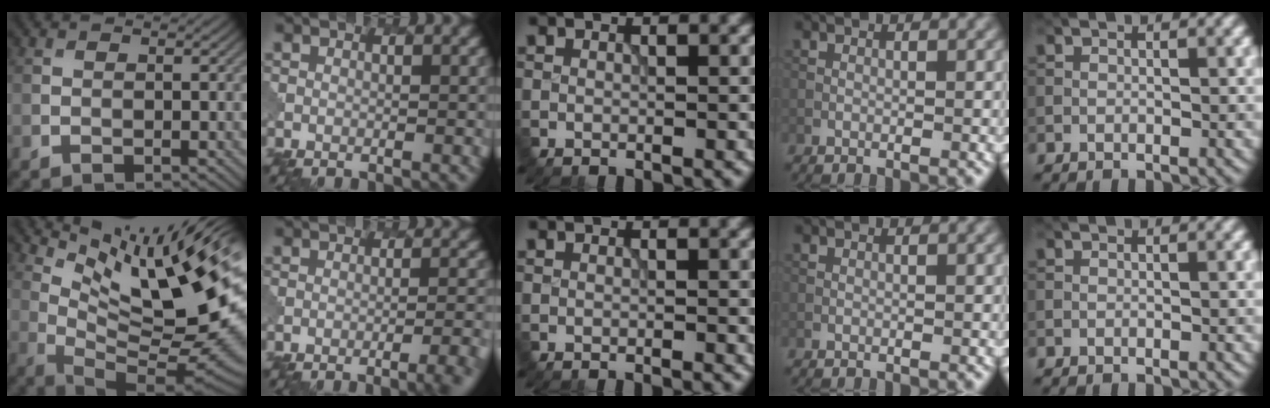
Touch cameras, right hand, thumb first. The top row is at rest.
{"thumb": {"total": 16.2, "force": [6.9, 3.7, 14.2], "torque": [-0.234, -0.005, 0.136]}, "index": {"total": 4.7, "force": [-2.8, 1.3, 3.5], "torque": [-0.033, 0.011, -0.037]}}